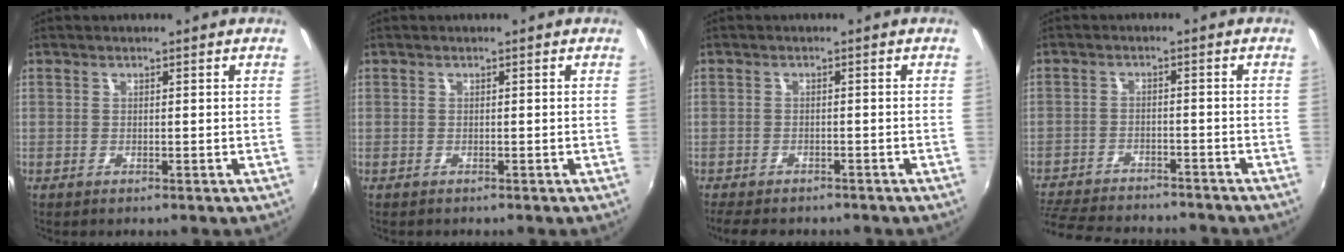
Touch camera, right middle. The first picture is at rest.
{"total": 0.6, "force": [-0.4, 0.5, -0.1], "torque": [0.001, -0.002, -0.006]}
{"total": 5.9, "force": [-5.0, 2.2, 2.2], "torque": [-0.057, -0.017, -0.079]}
{"total": 16.1, "force": [-14.1, 4.5, 6.3], "torque": [-0.147, -0.017, -0.211]}